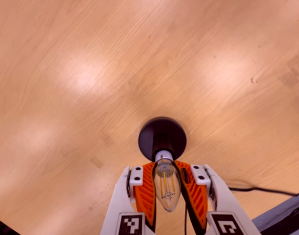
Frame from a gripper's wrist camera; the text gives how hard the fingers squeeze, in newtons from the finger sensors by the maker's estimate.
{"total": 25.3, "left": 27.1, "right": 23.4}